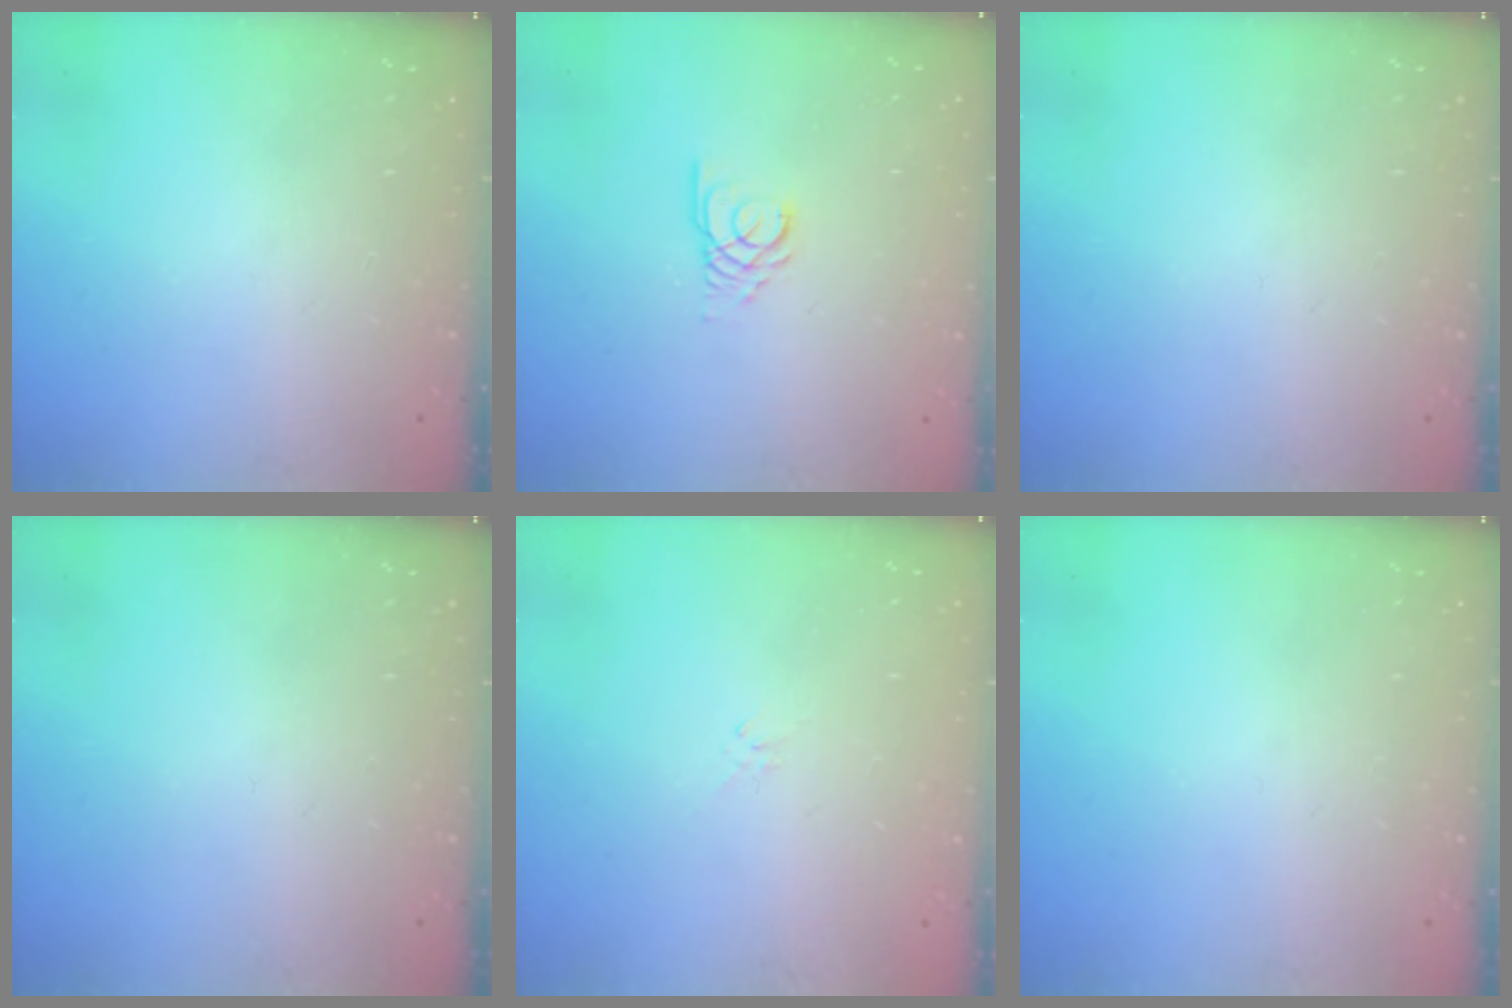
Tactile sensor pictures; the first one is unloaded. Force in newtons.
{"total": 3.9, "press": 3.9, "slide": 0.3}
{"total": 0.0}
{"total": 0.0}
{"total": 0.7, "press": 0.5, "slide": 0.4}
{"total": 0.0}